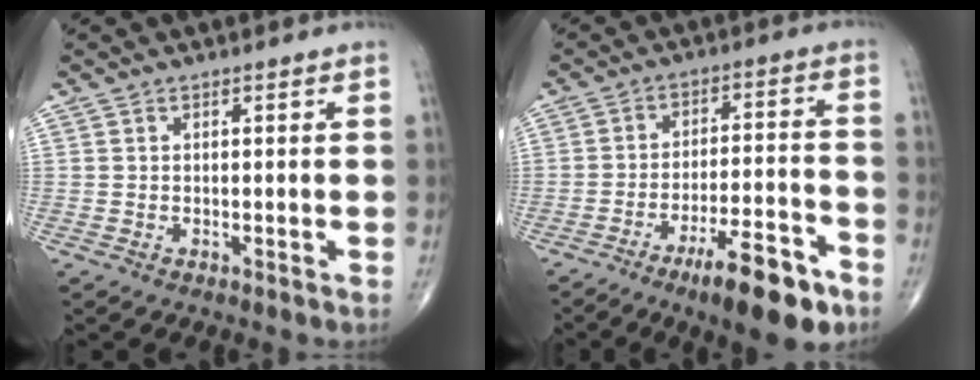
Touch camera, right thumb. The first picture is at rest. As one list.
[{"total": 14.1, "force": [-8.6, 3.7, 10.5], "torque": [-0.154, 0.055, -0.132]}]